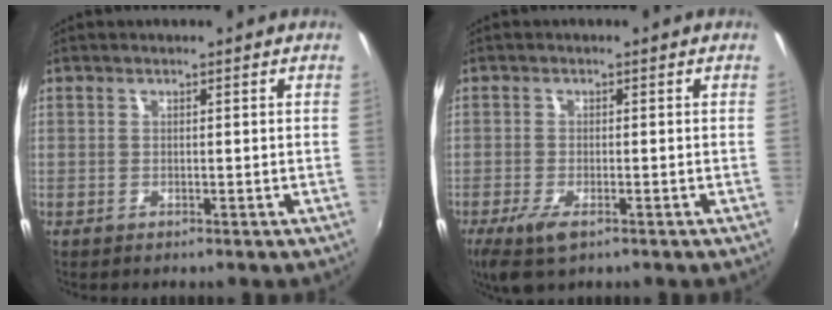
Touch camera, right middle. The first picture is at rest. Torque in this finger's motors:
{"motor_torque": [0.78, -0.72, 0.37, 0.09]}